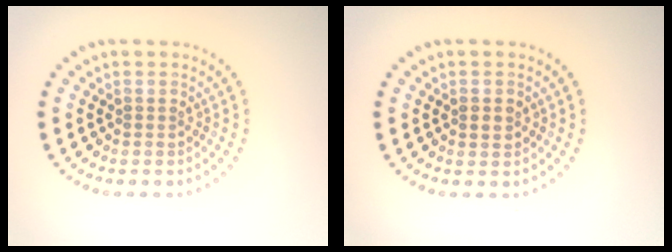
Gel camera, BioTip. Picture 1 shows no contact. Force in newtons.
{"total": 1.1, "press": 1.1, "slide": 0.1}